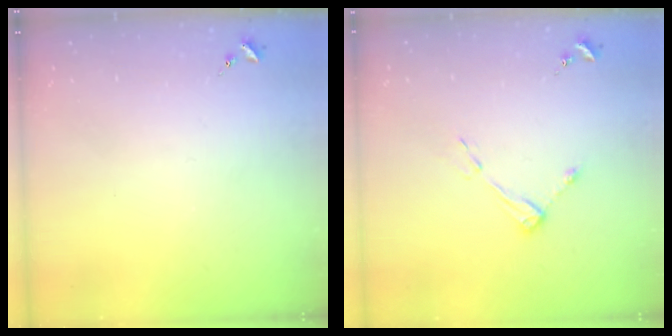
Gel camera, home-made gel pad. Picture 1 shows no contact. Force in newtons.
{"total": 6.0, "press": 5.9, "slide": 0.6}